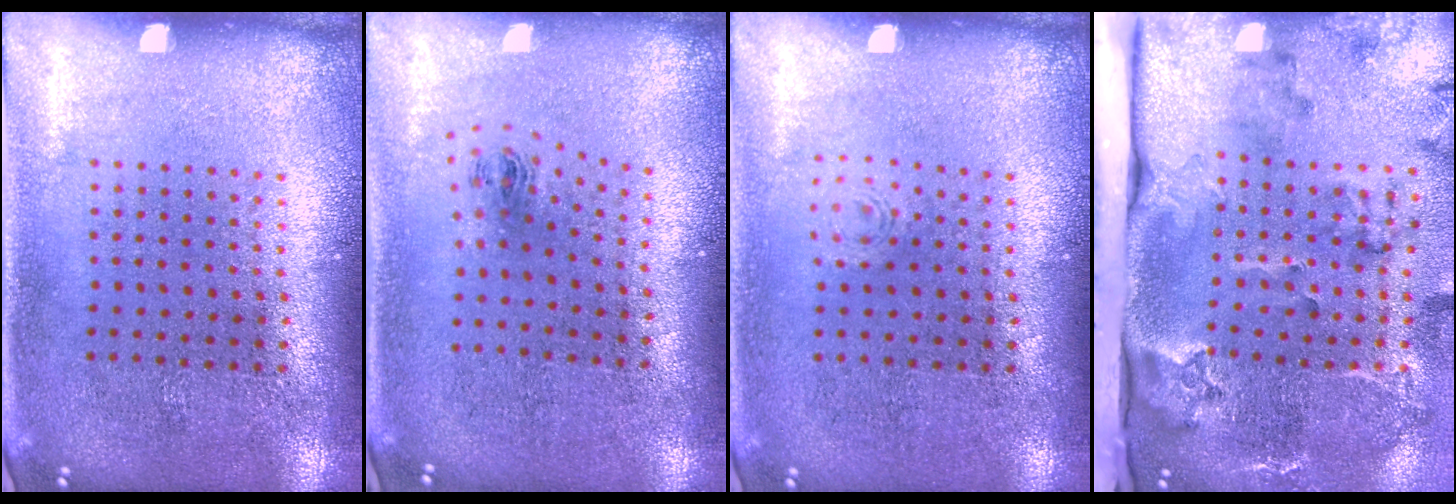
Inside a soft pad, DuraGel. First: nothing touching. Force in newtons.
{"total": 1.0, "press": 0.4, "slide": 0.9}
{"total": 0.7, "press": 0.7, "slide": 0.2}
{"total": 4.0, "press": 2.7, "slide": 3.0}